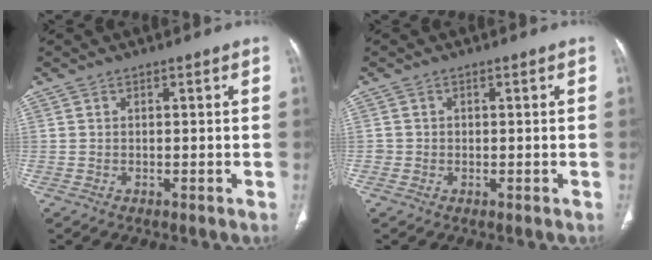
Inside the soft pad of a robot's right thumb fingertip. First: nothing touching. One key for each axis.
{"total": 1.0, "fx": -0.2, "fy": 1.0, "fz": 0.0, "tx": 0.007, "ty": 0.006, "tz": -0.005}